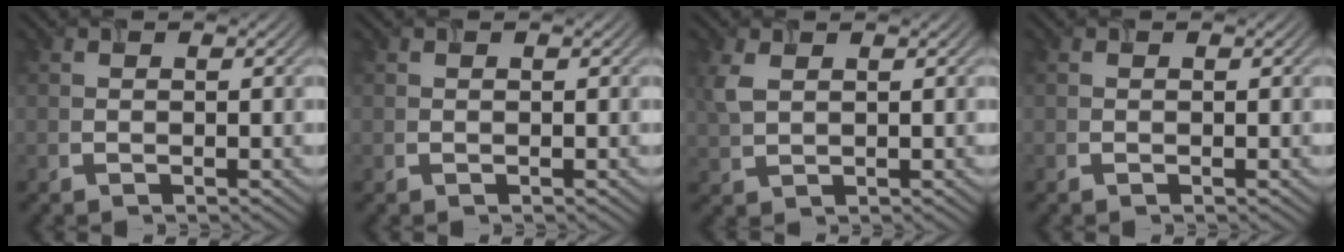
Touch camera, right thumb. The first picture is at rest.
{"total": 0.0}
{"total": 3.0, "force": [1.2, 1.6, 2.2], "torque": [-0.065, 0.004, 0.028]}
{"total": 0.0}